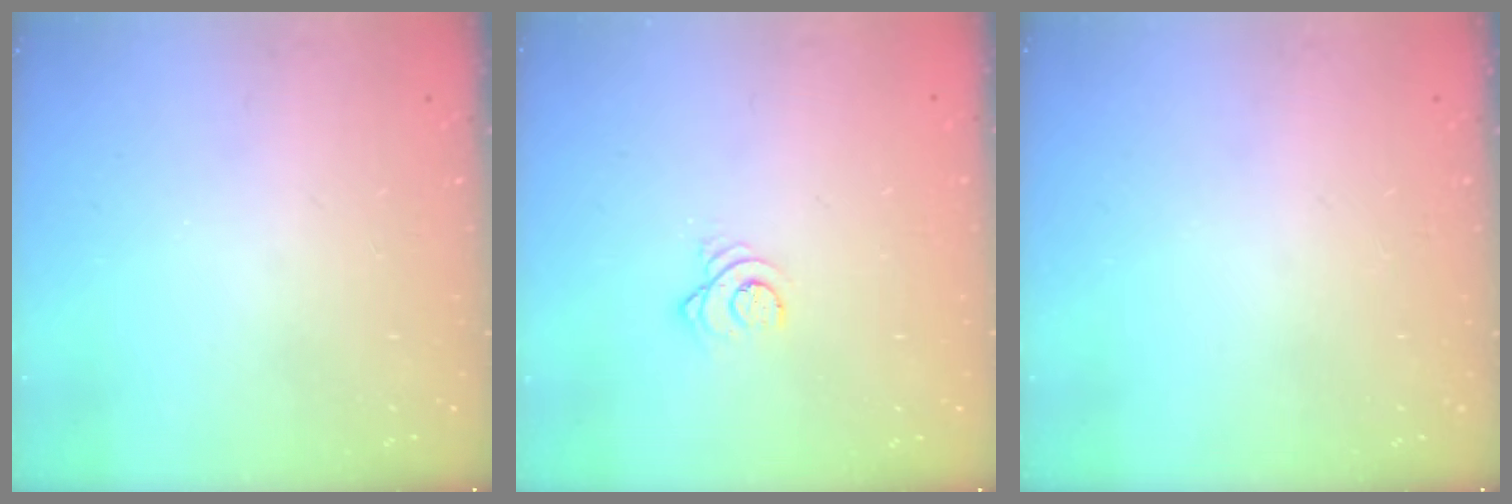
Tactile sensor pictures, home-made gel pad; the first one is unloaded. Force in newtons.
{"total": 3.5, "press": 3.5, "slide": 0.2}
{"total": 0.0}